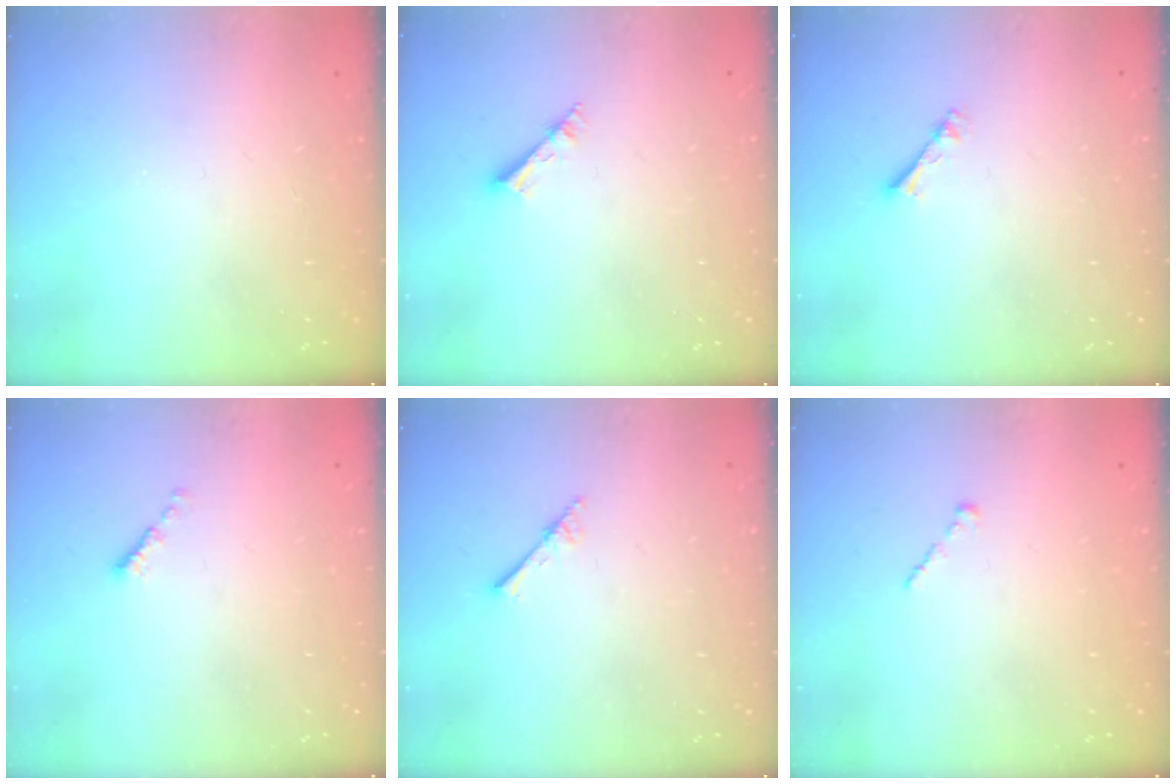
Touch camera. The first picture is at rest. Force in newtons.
{"total": 3.0, "press": 3.0, "slide": 0.4}
{"total": 2.1, "press": 2.1, "slide": 0.3}
{"total": 0.0}
{"total": 2.3, "press": 2.2, "slide": 0.2}
{"total": 0.0}